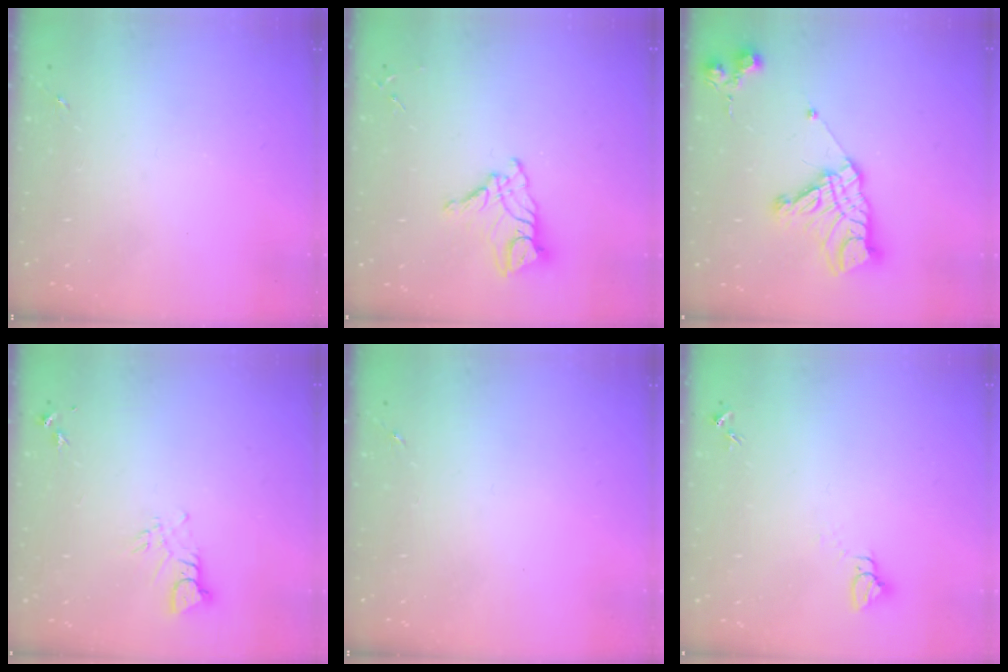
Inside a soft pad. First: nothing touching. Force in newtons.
{"total": 11.3, "press": 11.2, "slide": 1.1}
{"total": 16.2, "press": 16.1, "slide": 1.6}
{"total": 3.9, "press": 3.9, "slide": 0.4}
{"total": 0.0}
{"total": 2.8, "press": 2.8, "slide": 0.1}